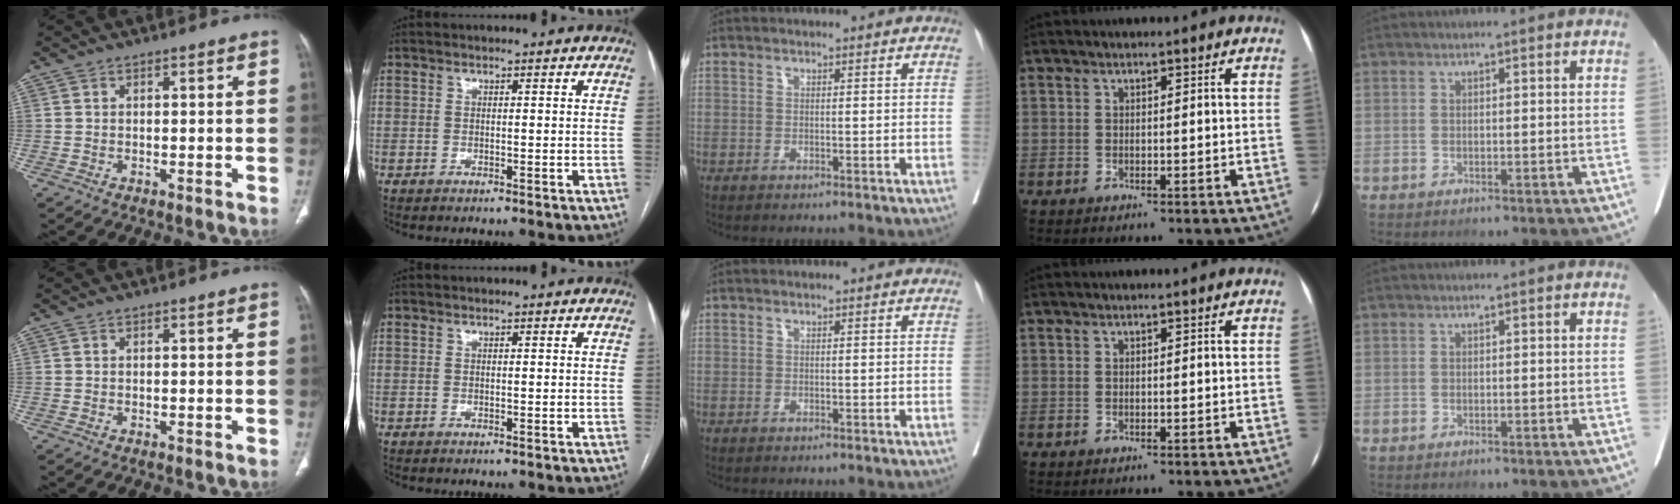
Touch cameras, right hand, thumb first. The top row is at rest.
{}